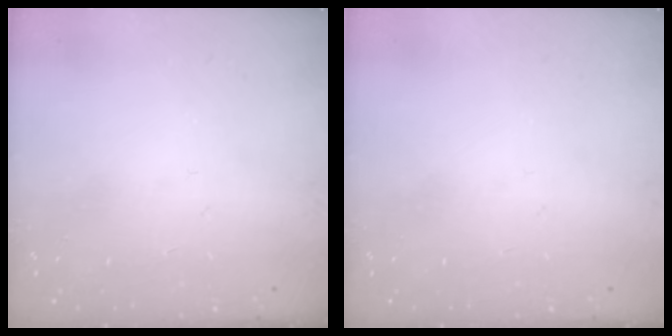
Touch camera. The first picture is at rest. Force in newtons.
{"total": 0.0}